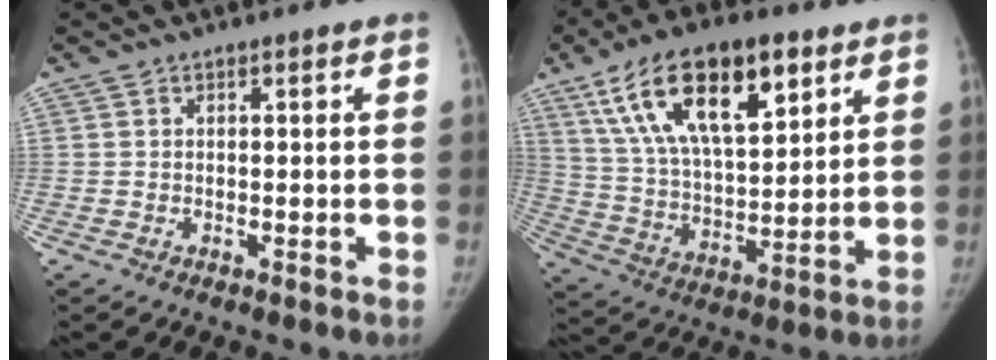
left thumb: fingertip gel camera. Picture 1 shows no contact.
{"total": 21.9, "force": [11.2, 9.8, 16.1], "torque": [-0.258, -0.026, 0.205]}